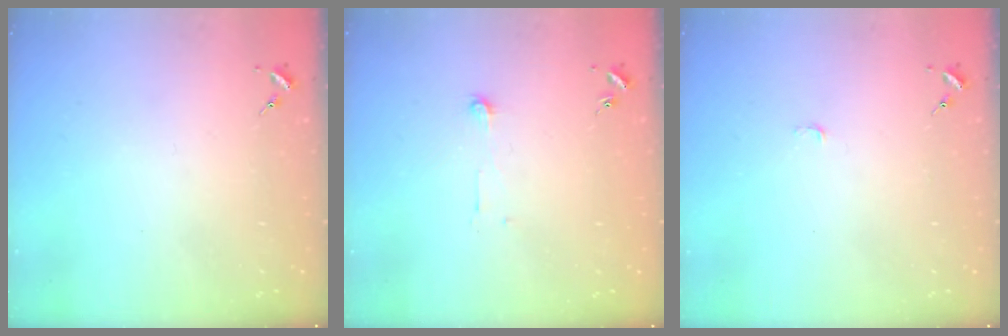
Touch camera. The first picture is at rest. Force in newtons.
{"total": 3.8, "press": 3.8, "slide": 0.2}
{"total": 3.0, "press": 3.0, "slide": 0.3}